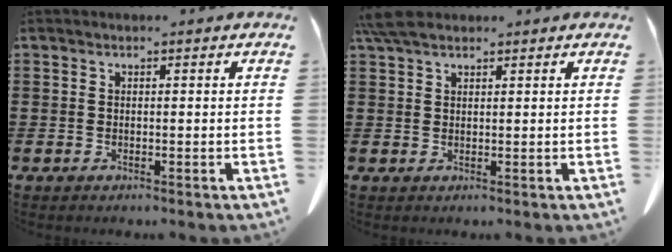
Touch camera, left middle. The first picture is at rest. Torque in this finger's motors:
{"motor_torque": [0.71, 0.48, 0.09, 0.03]}